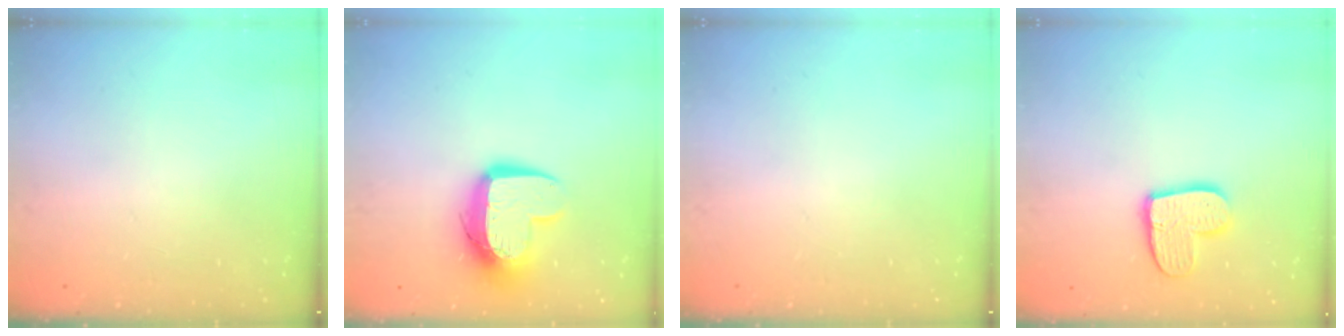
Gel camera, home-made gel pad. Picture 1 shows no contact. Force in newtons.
{"total": 12.3, "press": 12.3, "slide": 0.9}
{"total": 0.0}
{"total": 11.5, "press": 11.4, "slide": 0.9}